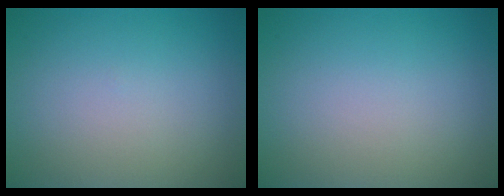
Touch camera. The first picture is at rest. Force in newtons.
{"total": 0.0}